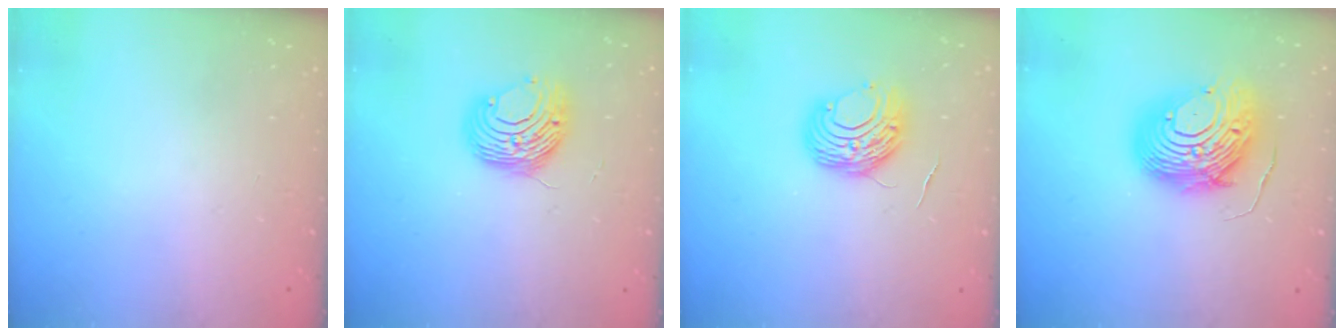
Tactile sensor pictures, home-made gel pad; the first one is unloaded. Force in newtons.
{"total": 10.1, "press": 10.1, "slide": 0.7}
{"total": 9.4, "press": 9.3, "slide": 0.6}
{"total": 13.5, "press": 13.4, "slide": 0.8}